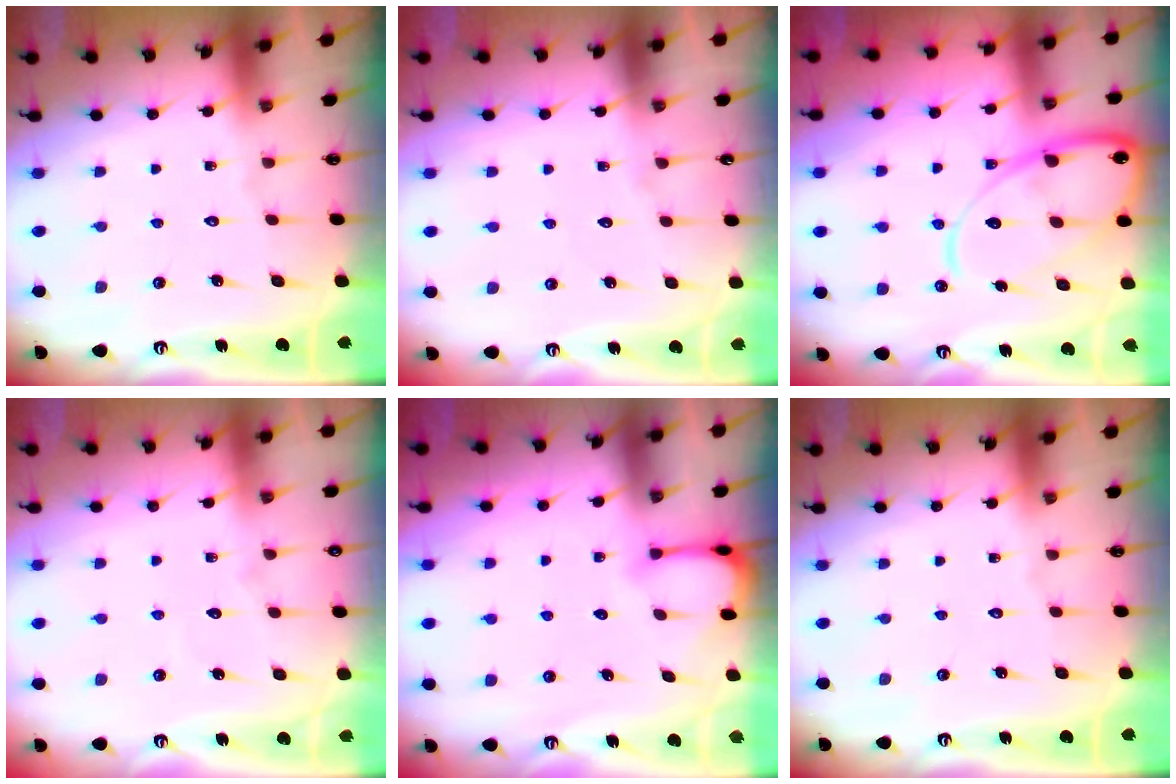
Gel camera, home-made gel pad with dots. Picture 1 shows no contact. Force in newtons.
{"total": 5.4, "press": 5.3, "slide": 0.6}
{"total": 15.8, "press": 15.7, "slide": 1.4}
{"total": 3.0, "press": 3.0, "slide": 0.3}
{"total": 3.8, "press": 3.8, "slide": 0.4}
{"total": 0.0}